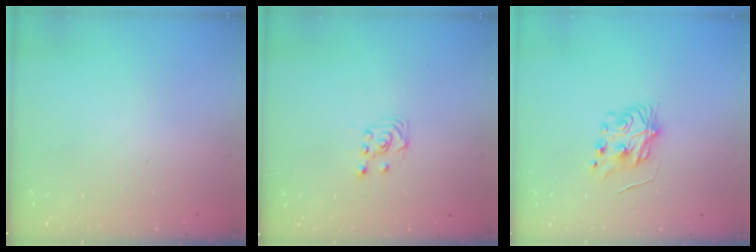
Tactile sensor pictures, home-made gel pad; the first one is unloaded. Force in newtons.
{"total": 2.7, "press": 2.4, "slide": 1.3}
{"total": 6.4, "press": 6.4, "slide": 0.5}